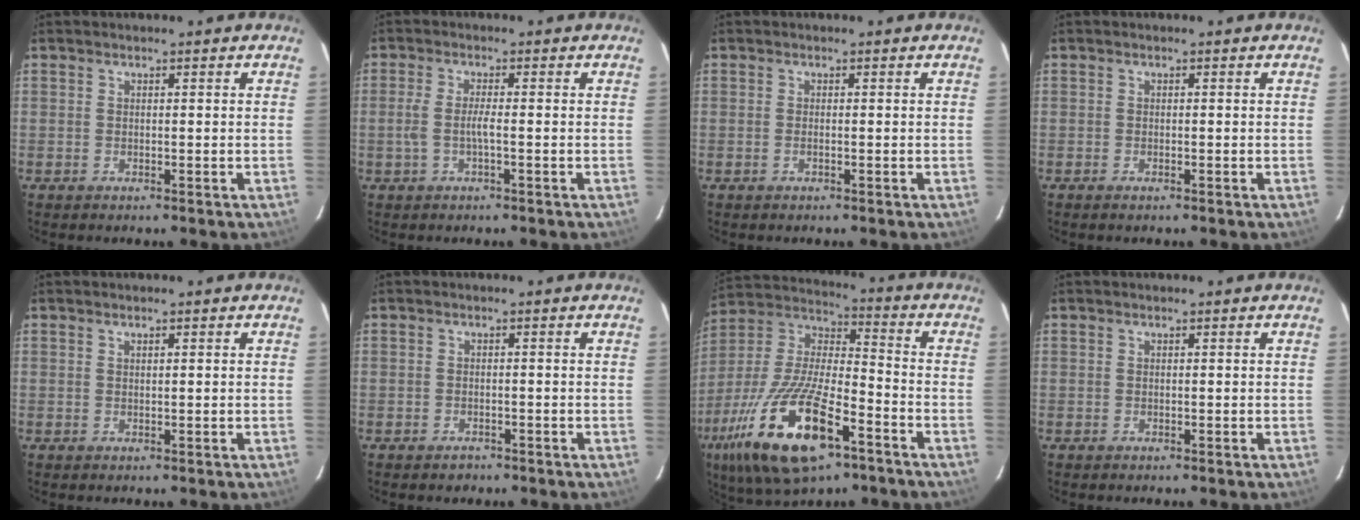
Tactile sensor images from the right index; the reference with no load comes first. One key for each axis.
{"total": 2.9, "fx": -0.9, "fy": 0.0, "fz": 2.8, "tx": -0.059, "ty": 0.001, "tz": -0.017}
{"total": 0.6, "fx": -0.3, "fy": 0.0, "fz": 0.6, "tx": -0.011, "ty": 0.002, "tz": -0.007}
{"total": 0.5, "fx": -0.4, "fy": 0.1, "fz": 0.3, "tx": -0.007, "ty": 0.000, "tz": -0.009}
{"total": 0.5, "fx": 0.3, "fy": 0.1, "fz": 0.4, "tx": -0.007, "ty": 0.003, "tz": 0.007}
{"total": 1.6, "fx": -1.2, "fy": 1.1, "fz": 0.2, "tx": -0.006, "ty": 0.003, "tz": -0.015}
{"total": 23.2, "fx": -12.0, "fy": 8.1, "fz": 18.1, "tx": -0.367, "ty": -0.040, "tz": -0.219}
{"total": 0.0}